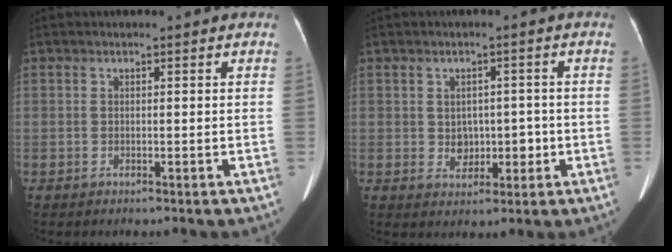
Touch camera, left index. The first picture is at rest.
{"total": 4.1, "force": [-0.7, 3.2, 2.5], "torque": [-0.033, 0.012, 0.001]}